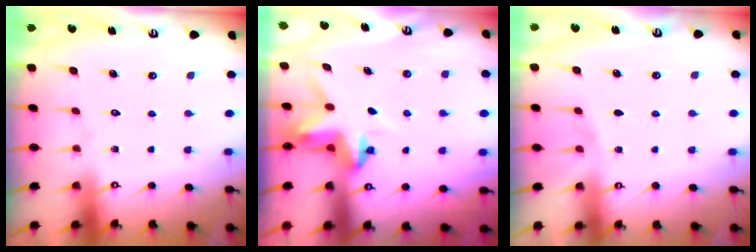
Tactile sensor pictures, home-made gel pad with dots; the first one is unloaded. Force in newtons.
{"total": 3.8, "press": 3.8, "slide": 0.4}
{"total": 2.8, "press": 2.7, "slide": 0.3}